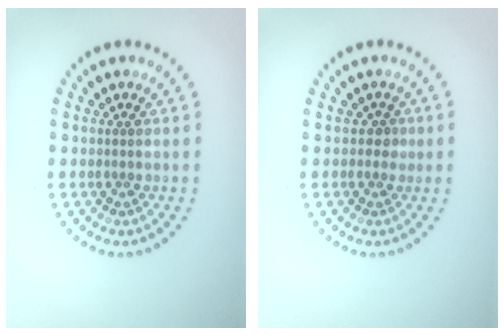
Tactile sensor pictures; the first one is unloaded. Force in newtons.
{"total": 1.0, "press": 0.8, "slide": 0.7}